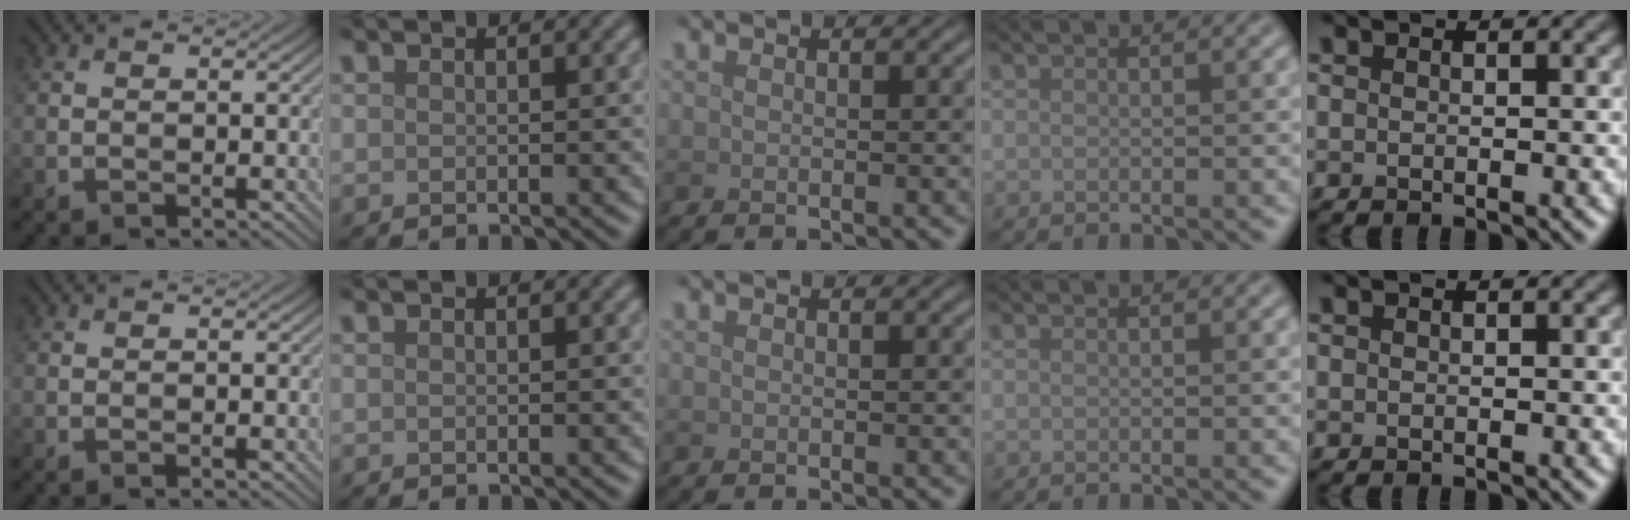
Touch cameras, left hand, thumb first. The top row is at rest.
{}